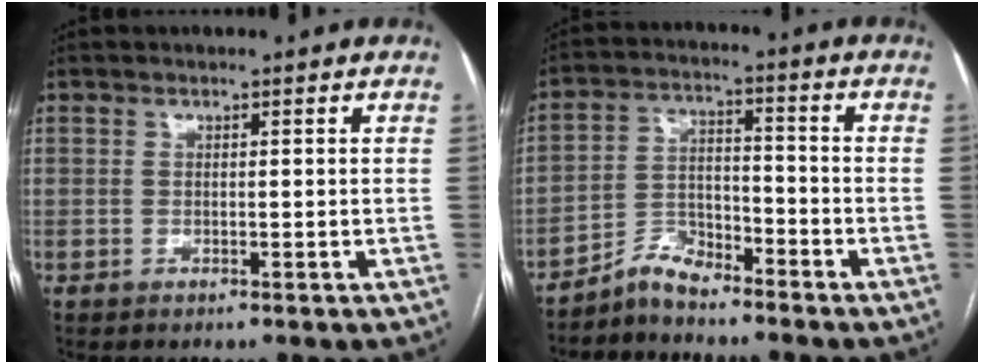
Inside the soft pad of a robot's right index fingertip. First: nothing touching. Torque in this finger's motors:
{"motor_torque": [-1.86, -0.29, -1.05, -0.21]}